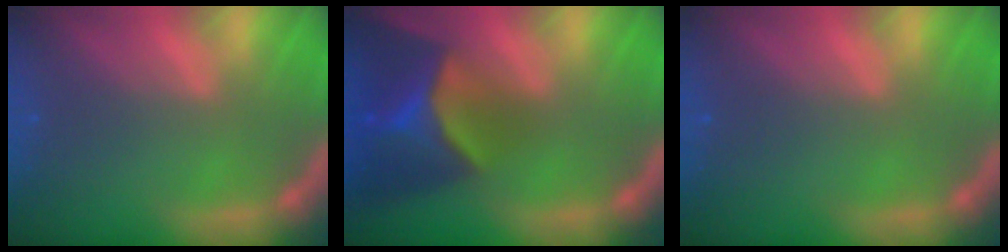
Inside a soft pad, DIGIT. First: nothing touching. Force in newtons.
{"total": 9.9}
{"total": 0.0}